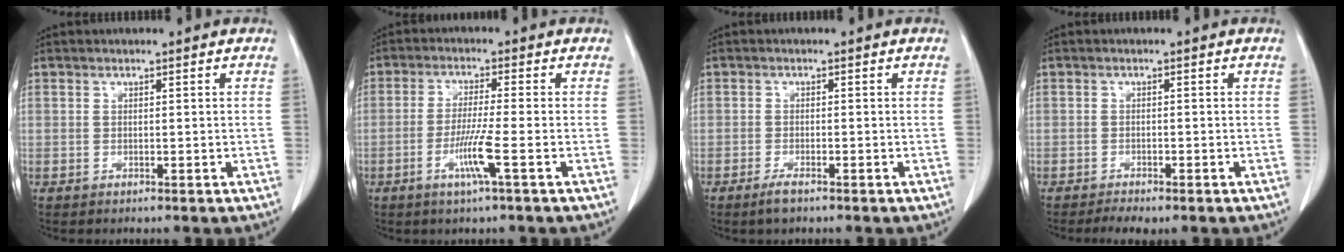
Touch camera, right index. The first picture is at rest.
{"total": 5.8, "force": [-2.2, -0.7, 5.3], "torque": [-0.102, -0.014, -0.045]}
{"total": 2.1, "force": [-1.6, 0.3, 1.3], "torque": [-0.033, -0.004, -0.028]}
{"total": 2.4, "force": [-1.9, 0.6, 1.4], "torque": [-0.025, -0.006, -0.028]}